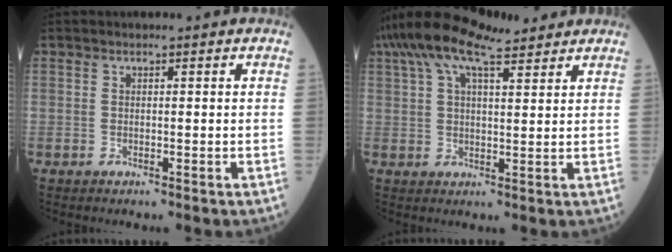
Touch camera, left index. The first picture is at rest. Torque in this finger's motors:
{"motor_torque": [1.04, -1.10, 0.48, 0.21]}